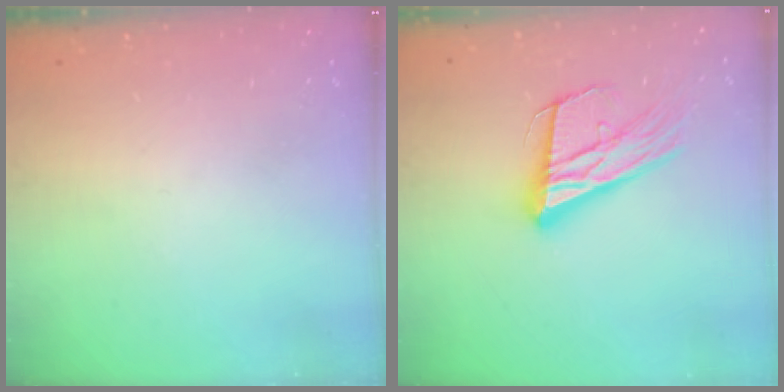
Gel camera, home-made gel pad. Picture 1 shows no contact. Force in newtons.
{"total": 20.1, "press": 19.8, "slide": 3.8}